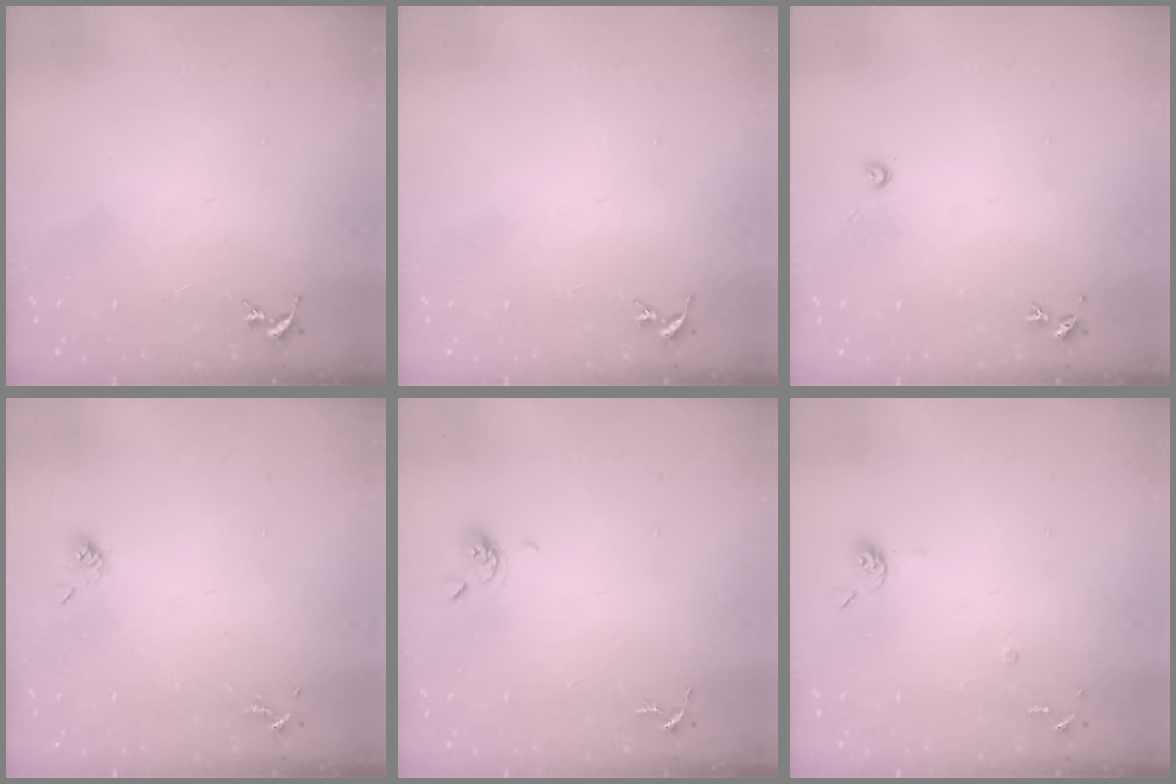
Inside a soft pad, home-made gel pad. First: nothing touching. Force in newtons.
{"total": 0.0}
{"total": 3.9, "press": 3.9, "slide": 0.5}
{"total": 3.6, "press": 3.4, "slide": 1.2}
{"total": 4.7, "press": 4.7, "slide": 0.7}
{"total": 6.6, "press": 6.6, "slide": 0.6}